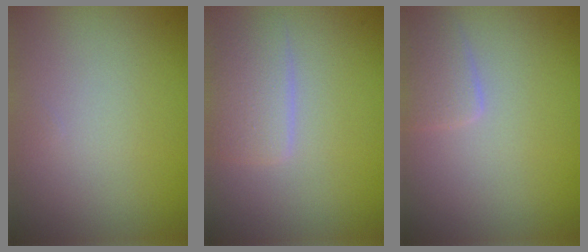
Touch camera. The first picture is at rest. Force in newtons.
{"total": 2.6, "press": 2.6, "slide": 0.1}
{"total": 1.7, "press": 1.7, "slide": 0.1}